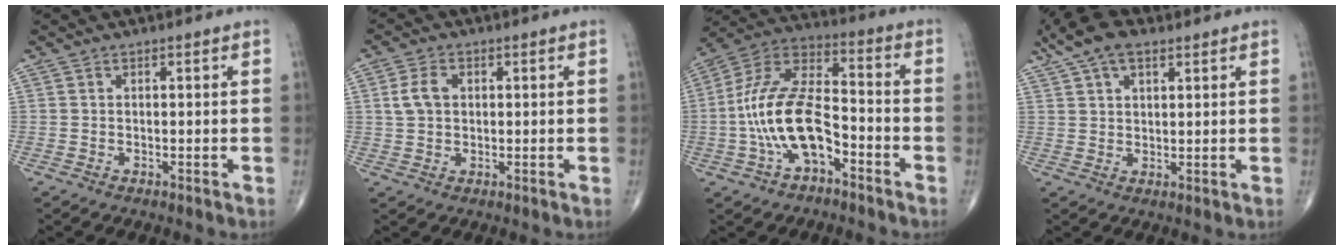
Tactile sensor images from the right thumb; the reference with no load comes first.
{"total": 4.7, "force": [1.0, 3.4, 3.2], "torque": [-0.059, 0.004, 0.017]}
{"total": 16.3, "force": [-4.8, 8.4, 13.2], "torque": [-0.258, 0.051, -0.091]}
{"total": 9.1, "force": [5.3, 4.5, 5.8], "torque": [-0.104, 0.006, 0.096]}